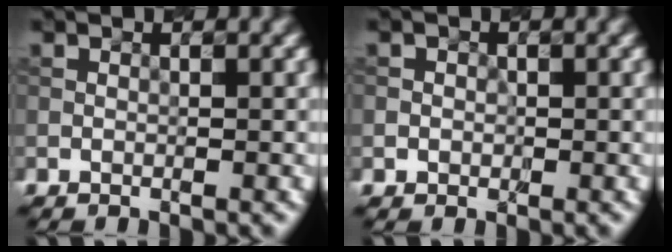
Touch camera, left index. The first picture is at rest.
{"total": 1.3, "force": [0.0, 1.3, 0.3], "torque": [0.009, 0.004, -0.011]}